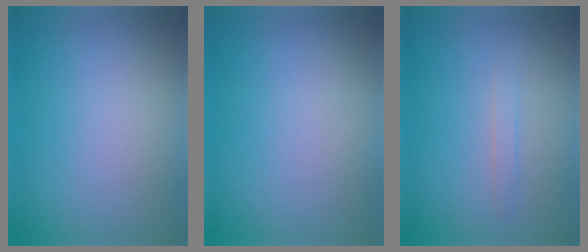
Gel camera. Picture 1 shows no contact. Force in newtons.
{"total": 0.0}
{"total": 0.8, "press": 0.8, "slide": 0.0}